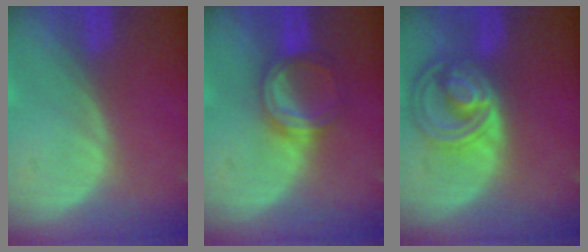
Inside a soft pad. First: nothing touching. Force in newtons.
{"total": 5.1, "press": 5.1, "slide": 0.3}
{"total": 8.6, "press": 7.4, "slide": 4.4}